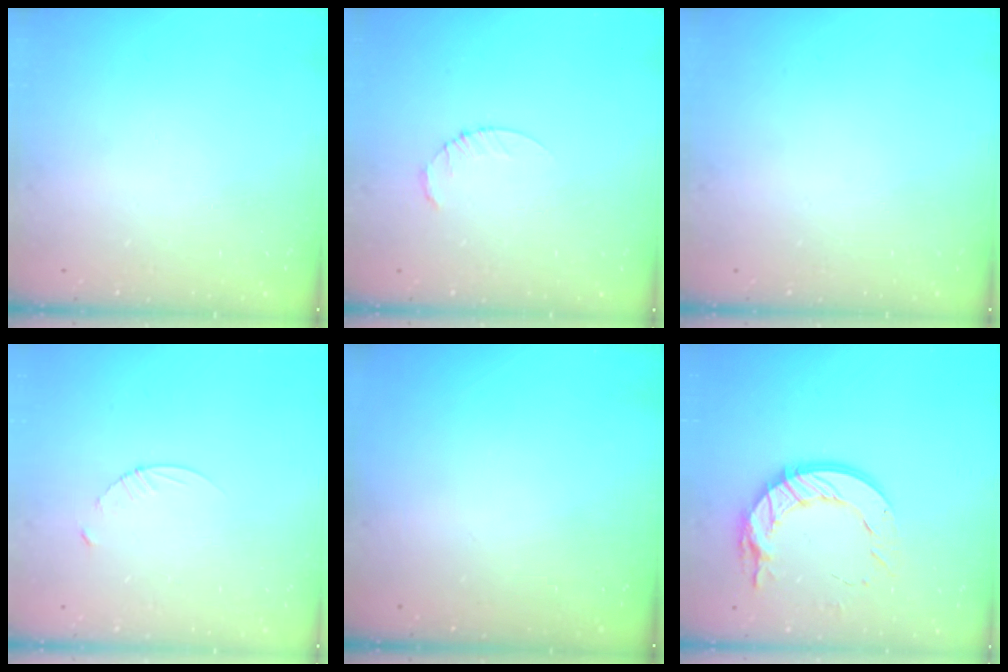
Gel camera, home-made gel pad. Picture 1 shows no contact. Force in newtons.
{"total": 2.5, "press": 2.5, "slide": 0.3}
{"total": 0.0}
{"total": 3.4, "press": 3.3, "slide": 0.3}
{"total": 0.0}
{"total": 14.6, "press": 14.5, "slide": 0.9}